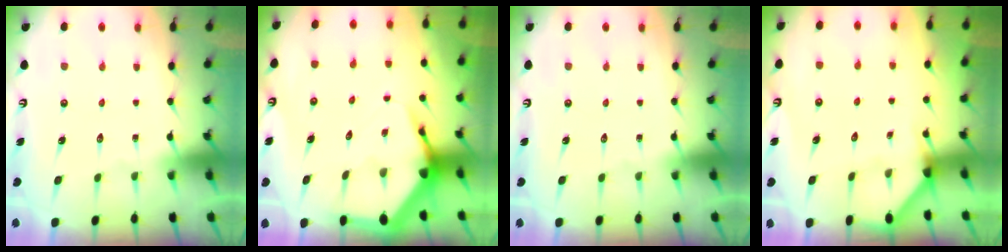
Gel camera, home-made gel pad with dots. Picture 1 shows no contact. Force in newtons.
{"total": 6.2, "press": 6.2, "slide": 0.7}
{"total": 0.0}
{"total": 2.2, "press": 2.2, "slide": 0.2}